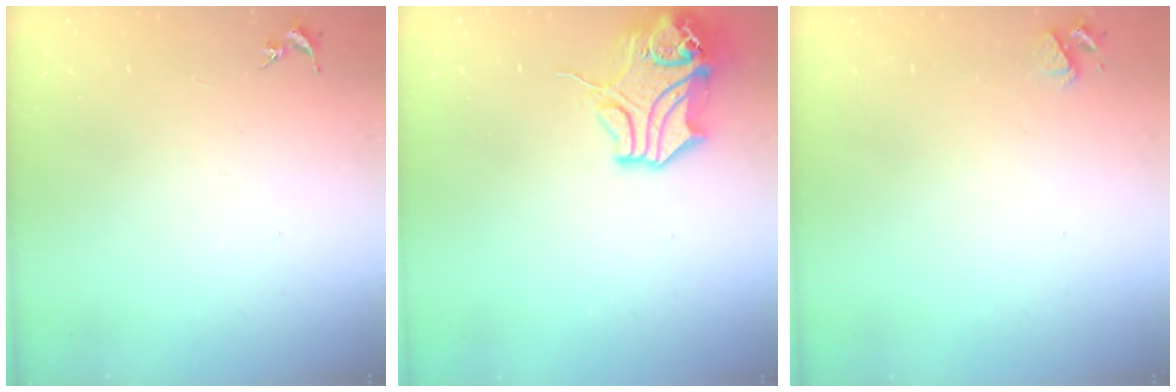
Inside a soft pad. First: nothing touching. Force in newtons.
{"total": 13.8, "press": 13.7, "slide": 2.0}
{"total": 4.1, "press": 4.0, "slide": 0.6}